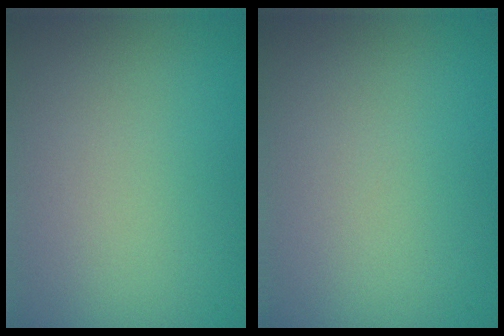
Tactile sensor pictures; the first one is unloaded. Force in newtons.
{"total": 0.0}